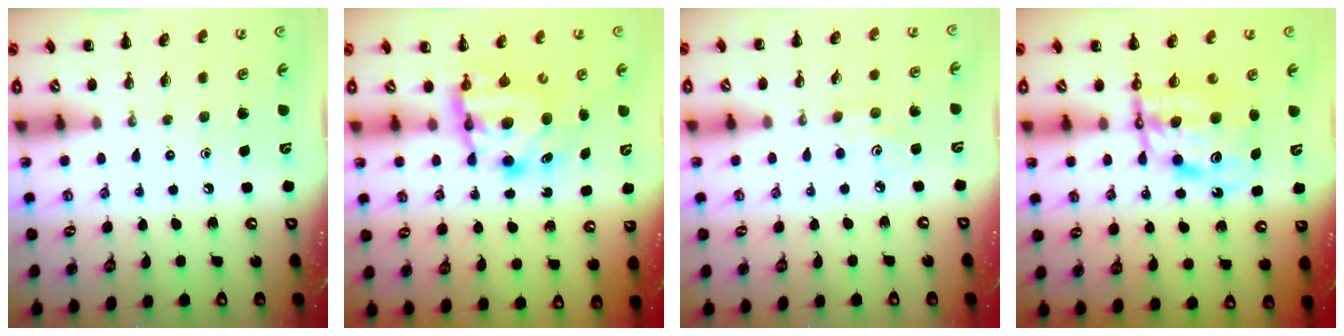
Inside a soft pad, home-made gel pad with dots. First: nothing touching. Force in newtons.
{"total": 6.5, "press": 6.4, "slide": 0.8}
{"total": 3.7, "press": 3.6, "slide": 0.9}
{"total": 9.1, "press": 8.7, "slide": 2.7}